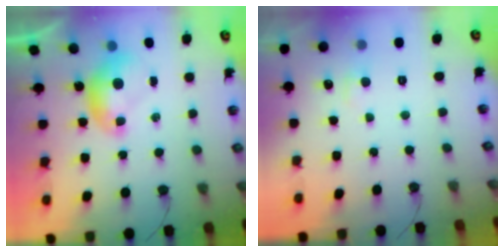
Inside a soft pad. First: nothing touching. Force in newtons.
{"total": 0.9, "press": 0.6, "slide": 0.6}